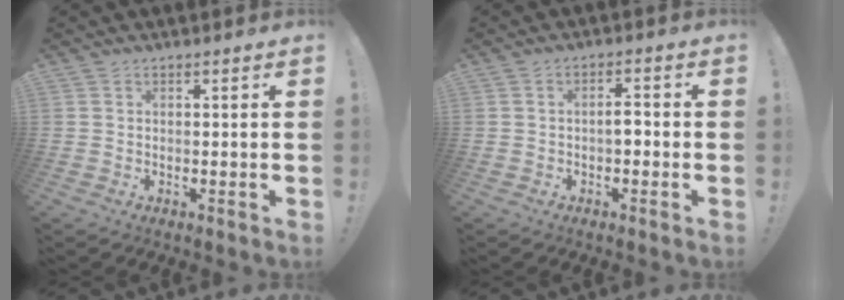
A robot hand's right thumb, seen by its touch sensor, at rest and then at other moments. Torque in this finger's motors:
{"motor_torque": [0.72, 0.30, 0.41, -0.47, 0.21]}